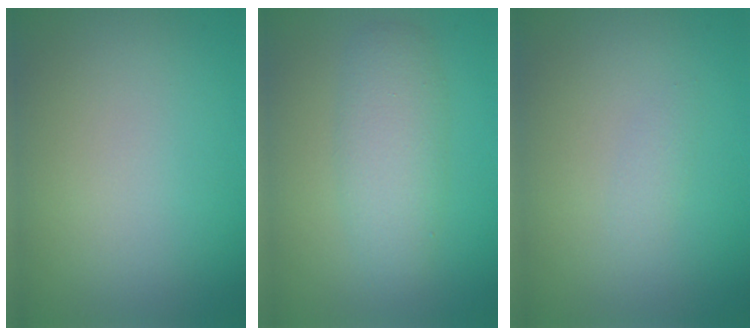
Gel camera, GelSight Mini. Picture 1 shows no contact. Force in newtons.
{"total": 3.5, "press": 3.5, "slide": 0.0}
{"total": 0.7, "press": 0.7, "slide": 0.0}